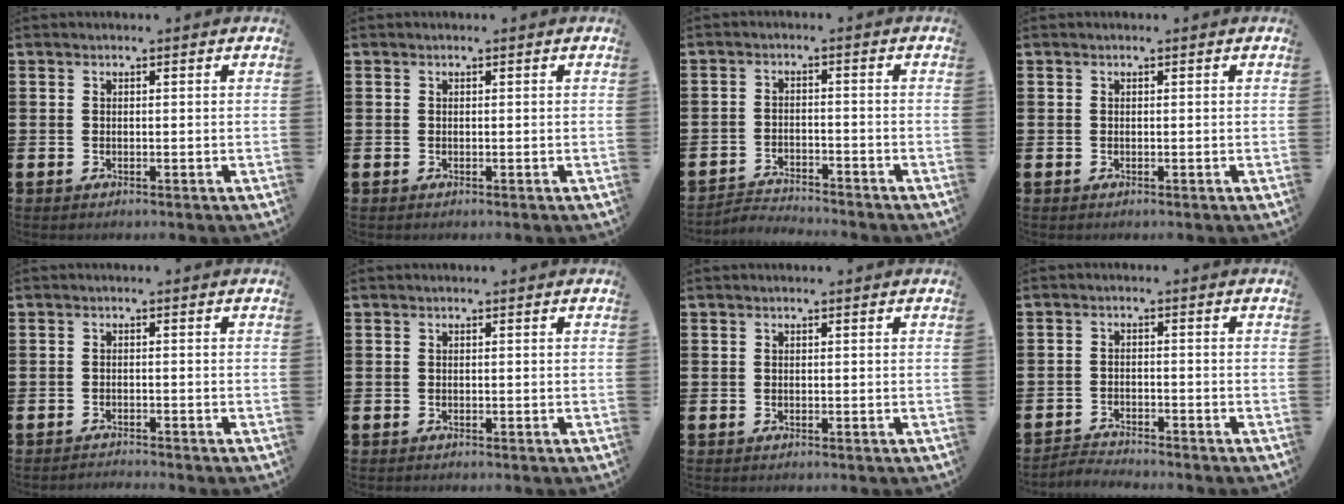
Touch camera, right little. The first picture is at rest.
{"total": 0.0}
{"total": 2.6, "force": [-2.6, 0.1, 0.0], "torque": [-0.006, 0.003, -0.057]}
{"total": 0.0}
{"total": 1.1, "force": [-1.1, -0.1, -0.1], "torque": [0.000, 0.002, -0.023]}
{"total": 0.0}
{"total": 0.0}
{"total": 2.2, "force": [-2.2, -0.1, -0.1], "torque": [-0.004, 0.003, -0.047]}